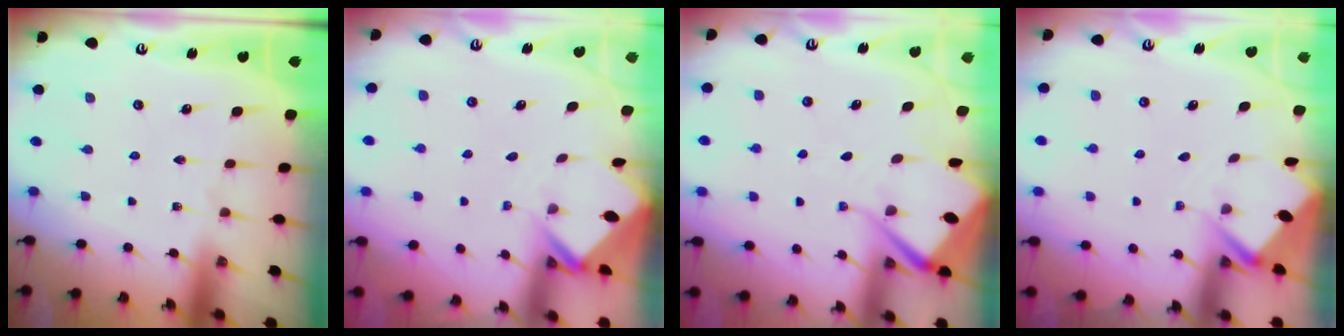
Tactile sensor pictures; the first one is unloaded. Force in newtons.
{"total": 2.6, "press": 2.6, "slide": 0.2}
{"total": 7.4, "press": 7.4, "slide": 0.6}
{"total": 2.6, "press": 2.6, "slide": 0.1}